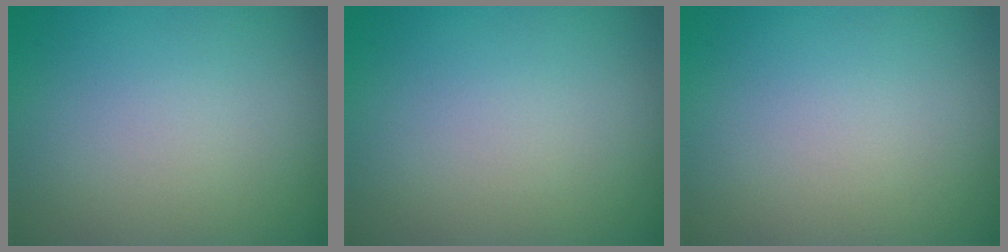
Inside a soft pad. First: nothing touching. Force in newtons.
{"total": 0.0}
{"total": 0.0}